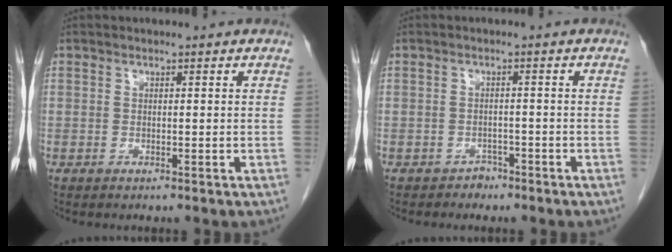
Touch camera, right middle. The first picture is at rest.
{"total": 2.0, "force": [-1.5, 1.3, -0.1], "torque": [-0.001, 0.007, -0.024]}